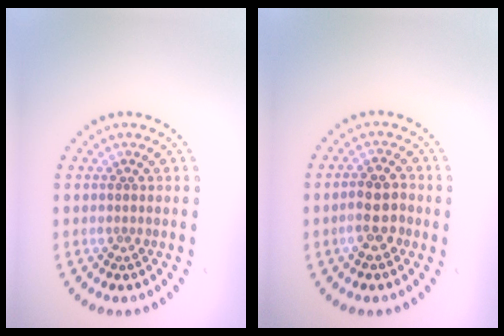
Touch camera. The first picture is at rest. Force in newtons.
{"total": 2.7, "press": 2.6, "slide": 0.7}